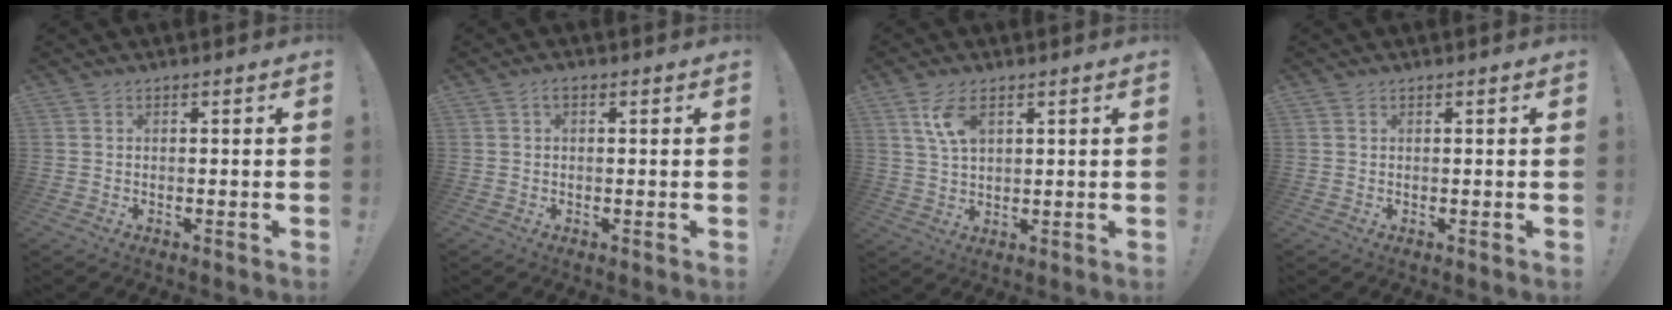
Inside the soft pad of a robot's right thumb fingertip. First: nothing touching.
{"total": 1.6, "force": [0.5, 0.9, 1.3], "torque": [-0.028, 0.004, 0.008]}
{"total": 7.6, "force": [3.6, 3.8, 5.4], "torque": [-0.093, -0.011, 0.067]}
{"total": 0.5, "force": [0.4, 0.2, 0.2], "torque": [-0.003, 0.000, 0.009]}